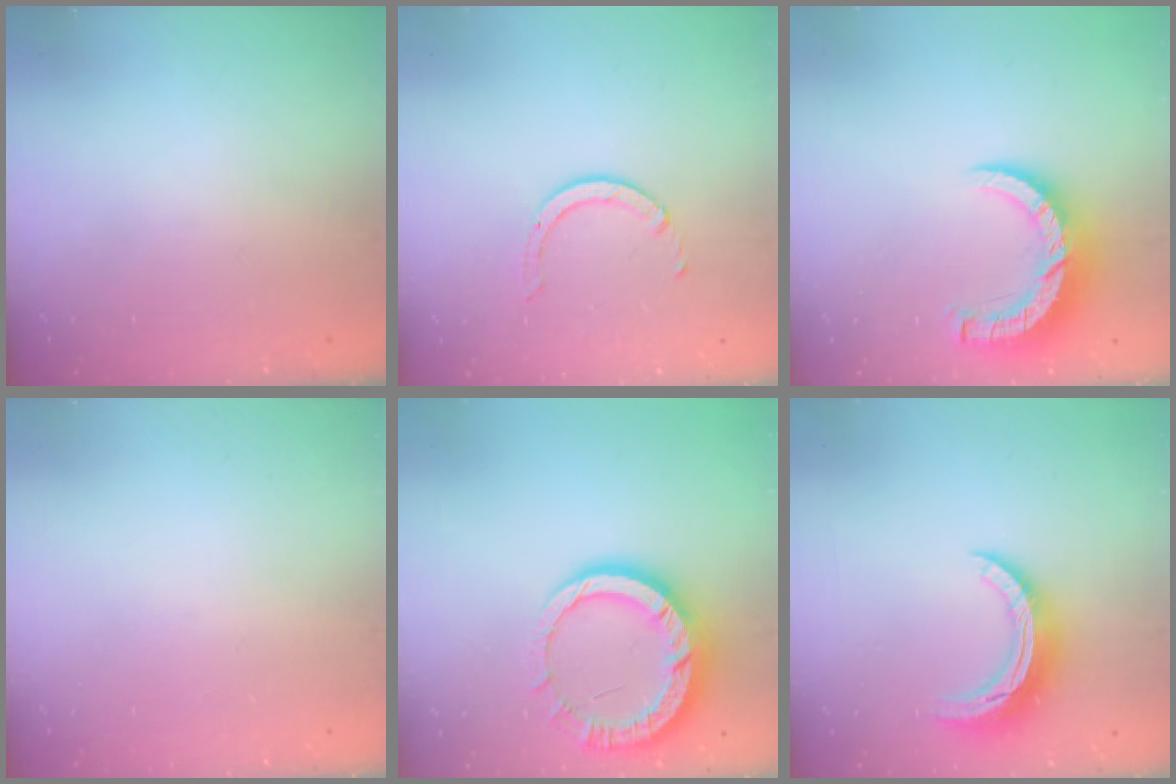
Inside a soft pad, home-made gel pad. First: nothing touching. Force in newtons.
{"total": 2.5, "press": 2.5, "slide": 0.2}
{"total": 8.9, "press": 8.9, "slide": 0.9}
{"total": 0.0}
{"total": 14.0, "press": 13.9, "slide": 1.4}
{"total": 10.8, "press": 10.8, "slide": 0.5}